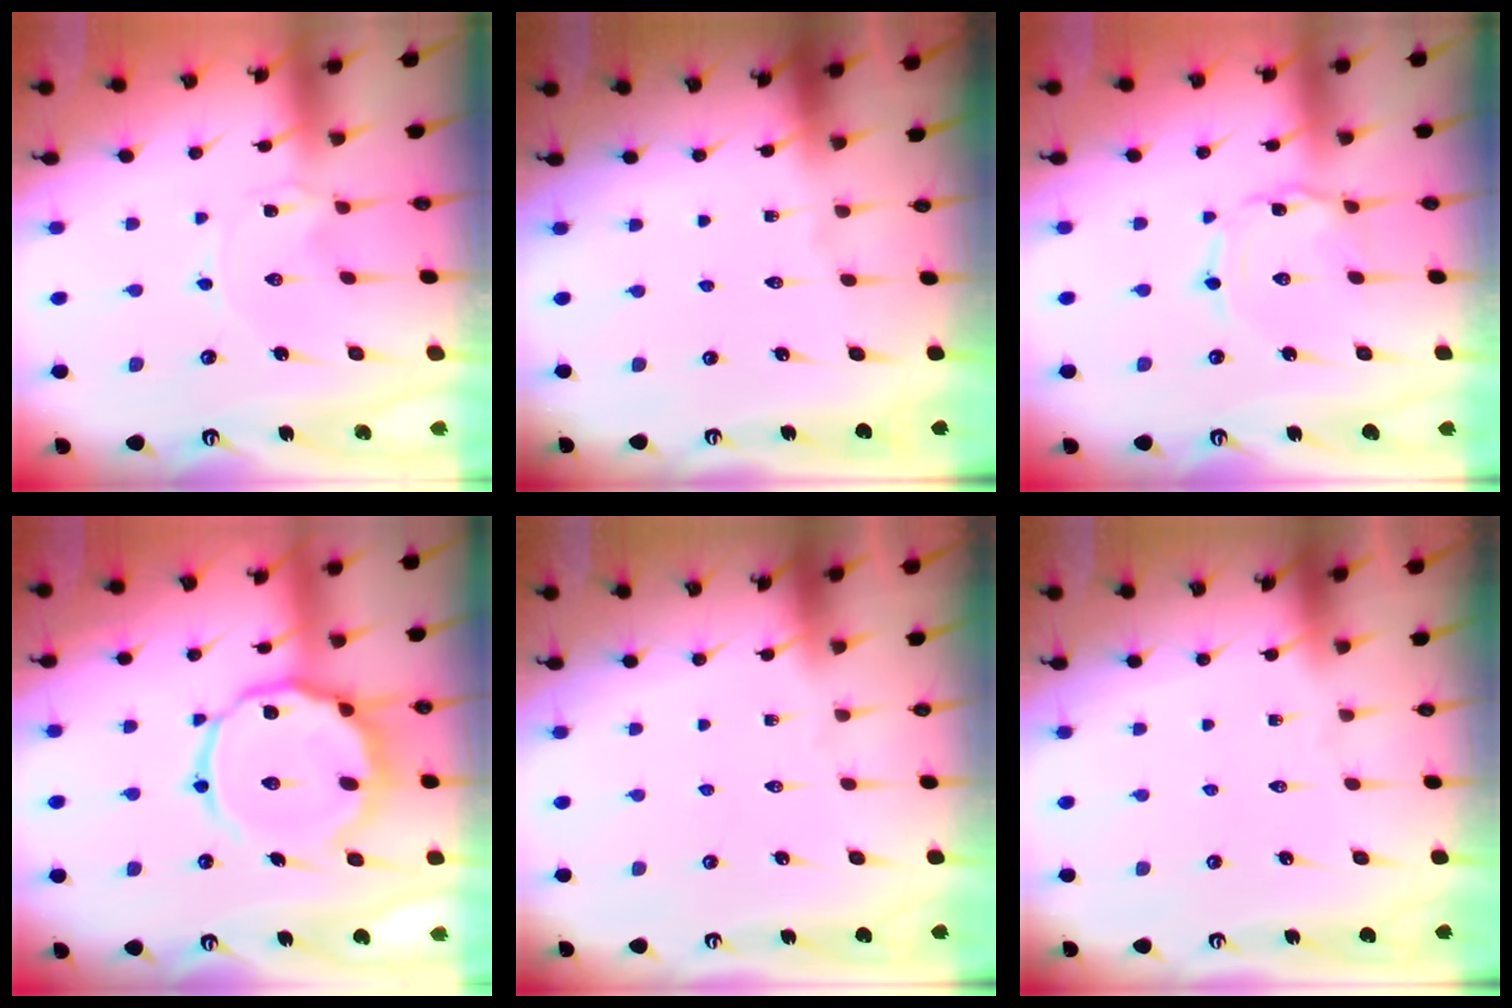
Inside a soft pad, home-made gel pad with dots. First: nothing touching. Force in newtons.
{"total": 0.0}
{"total": 0.7, "press": 0.7, "slide": 0.1}
{"total": 14.5, "press": 14.5, "slide": 1.4}
{"total": 0.0}
{"total": 0.0}